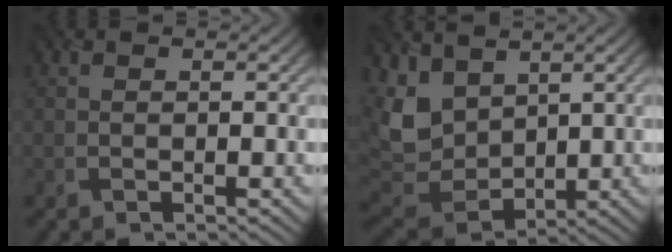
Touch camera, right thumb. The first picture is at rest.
{"total": 9.5, "force": [4.0, 6.5, 5.7], "torque": [-0.170, -0.008, 0.084]}